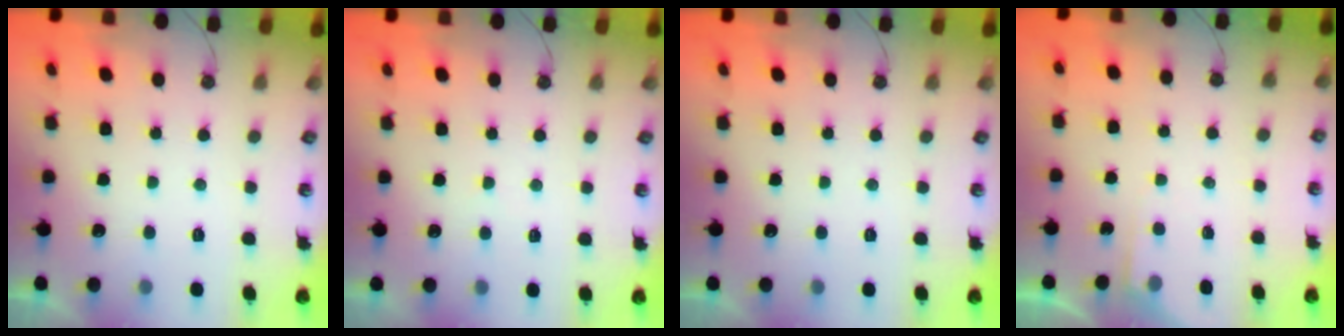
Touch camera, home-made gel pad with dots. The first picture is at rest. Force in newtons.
{"total": 3.6, "press": 3.6, "slide": 0.4}
{"total": 0.0}
{"total": 3.7, "press": 3.7, "slide": 0.4}